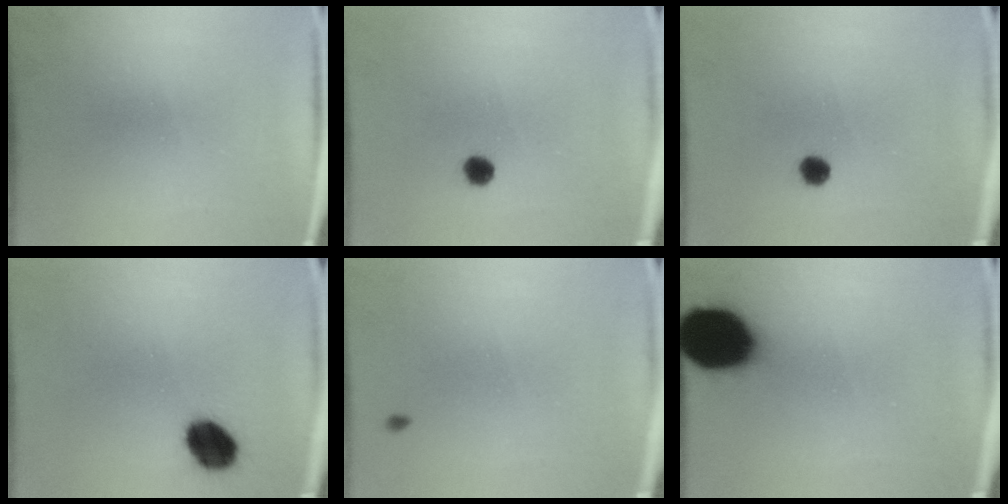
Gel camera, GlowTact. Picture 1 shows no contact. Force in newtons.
{"total": 2.3}
{"total": 2.3}
{"total": 9.0}
{"total": 0.9}
{"total": 18.4}